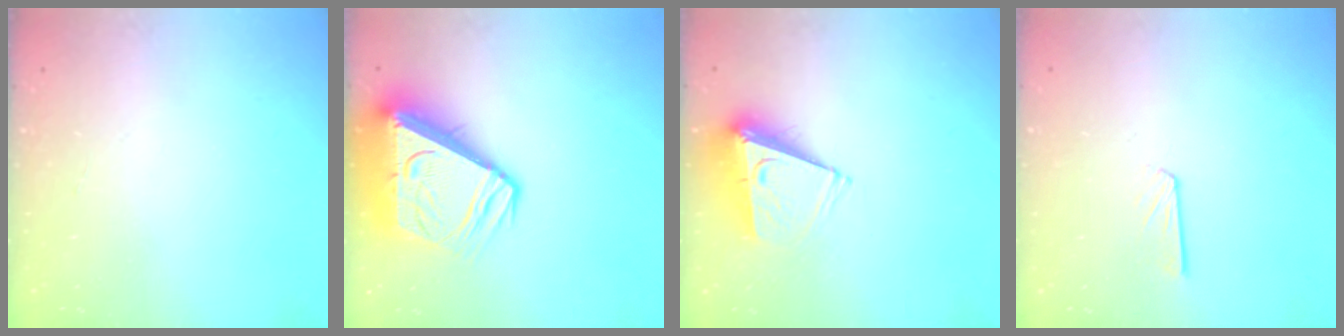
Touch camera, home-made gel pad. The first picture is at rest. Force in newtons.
{"total": 15.3, "press": 15.3, "slide": 1.6}
{"total": 8.1, "press": 8.1, "slide": 0.5}
{"total": 4.5, "press": 4.5, "slide": 0.4}